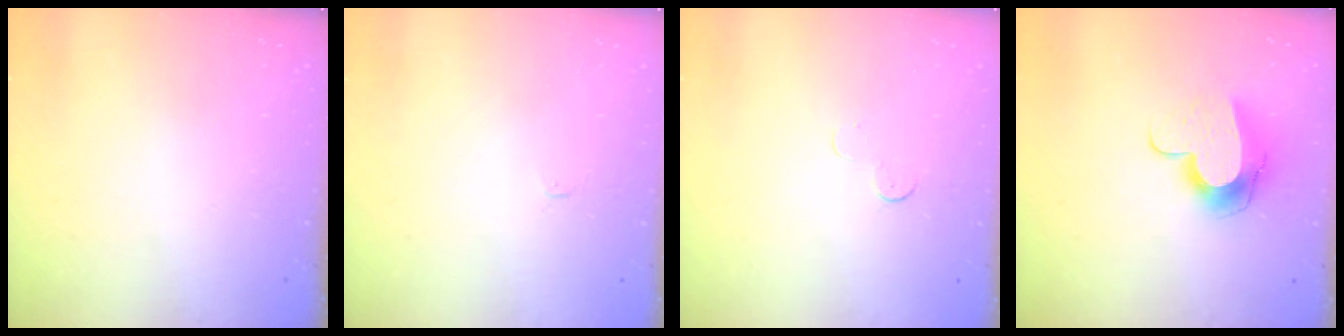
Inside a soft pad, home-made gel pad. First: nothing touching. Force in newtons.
{"total": 2.4, "press": 2.4, "slide": 0.3}
{"total": 3.6, "press": 3.5, "slide": 0.3}
{"total": 10.9, "press": 10.9, "slide": 1.1}